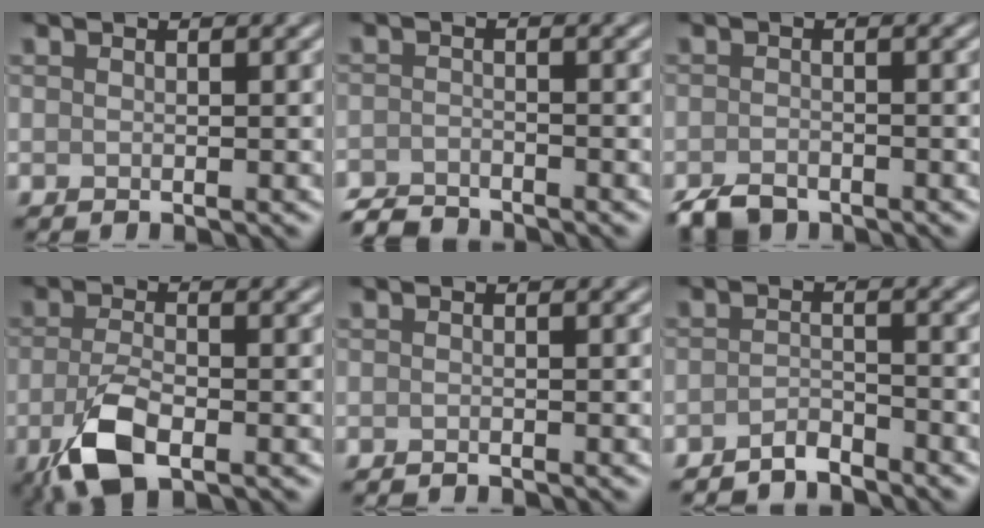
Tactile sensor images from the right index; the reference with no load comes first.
{"total": 2.9, "force": [-2.9, 0.5, 0.5], "torque": [-0.008, -0.005, -0.060]}
{"total": 2.5, "force": [-2.1, 1.1, 0.9], "torque": [-0.016, -0.002, -0.042]}
{"total": 5.2, "force": [-2.1, 2.3, 4.2], "torque": [-0.097, -0.010, -0.044]}
{"total": 0.8, "force": [-0.8, 0.0, 0.2], "torque": [-0.001, -0.003, -0.014]}
{"total": 2.3, "force": [-2.2, 0.3, 0.7], "torque": [-0.010, 0.005, -0.044]}